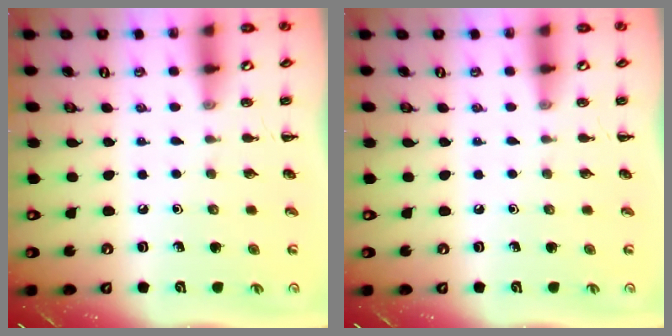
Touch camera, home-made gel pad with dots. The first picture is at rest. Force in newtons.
{"total": 0.0}